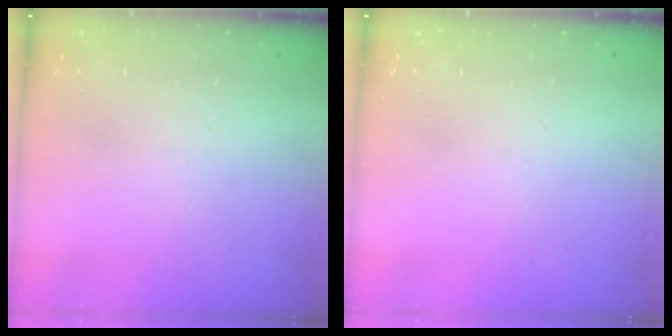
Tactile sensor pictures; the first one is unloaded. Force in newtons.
{"total": 0.0}